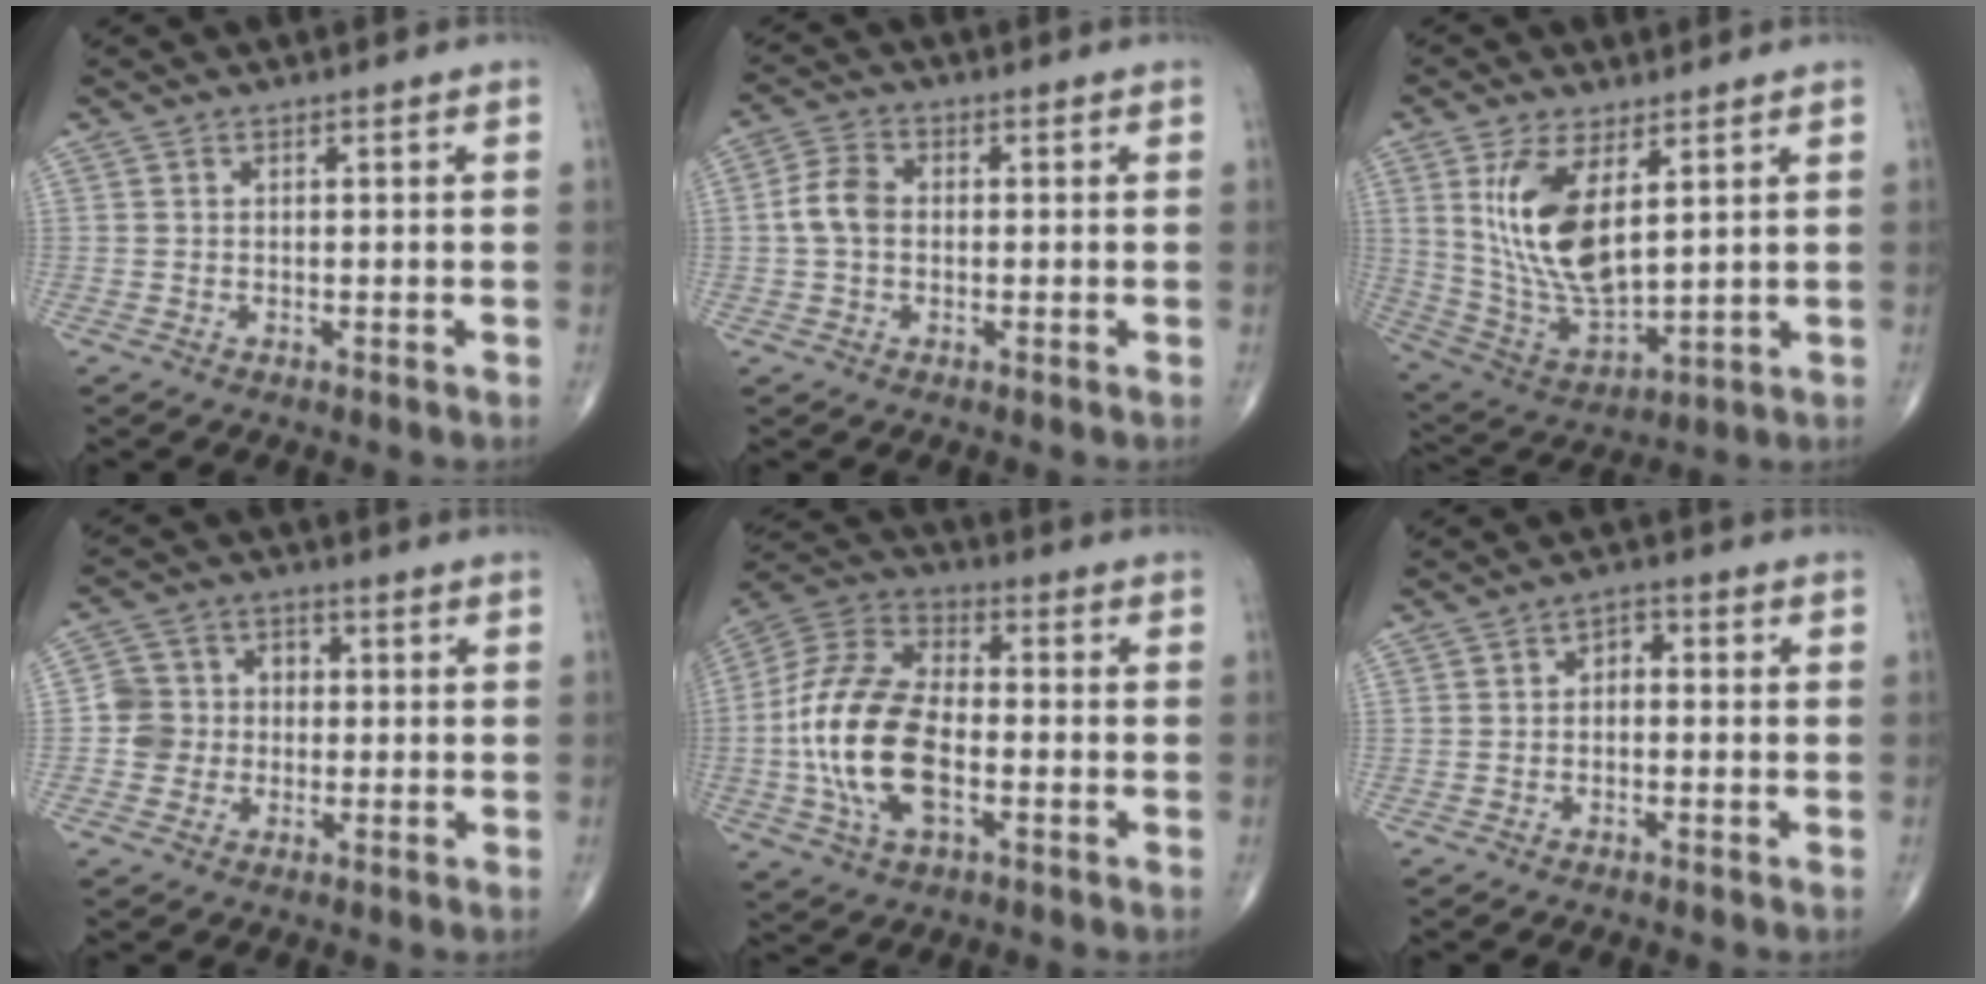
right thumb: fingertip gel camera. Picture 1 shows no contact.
{"total": 5.3, "force": [-0.2, 3.8, 3.7], "torque": [-0.074, 0.016, -0.011]}
{"total": 15.2, "force": [4.6, 6.8, 12.8], "torque": [-0.241, -0.025, 0.108]}
{"total": 6.8, "force": [-0.8, 6.4, 2.0], "torque": [-0.003, 0.025, -0.023]}
{"total": 18.9, "force": [-3.2, 10.2, 15.6], "torque": [-0.318, 0.023, -0.062]}
{"total": 2.6, "force": [-0.4, 1.8, 1.9], "torque": [-0.011, 0.016, -0.017]}